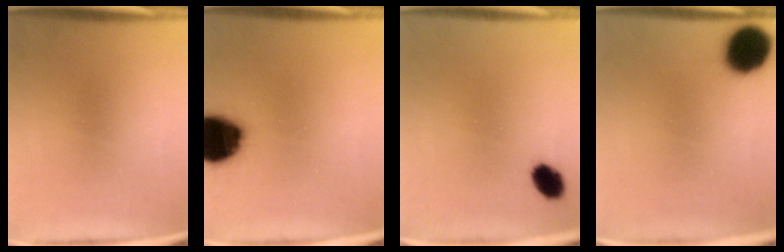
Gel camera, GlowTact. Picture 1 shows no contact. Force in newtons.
{"total": 18.9}
{"total": 4.7}
{"total": 13.7}